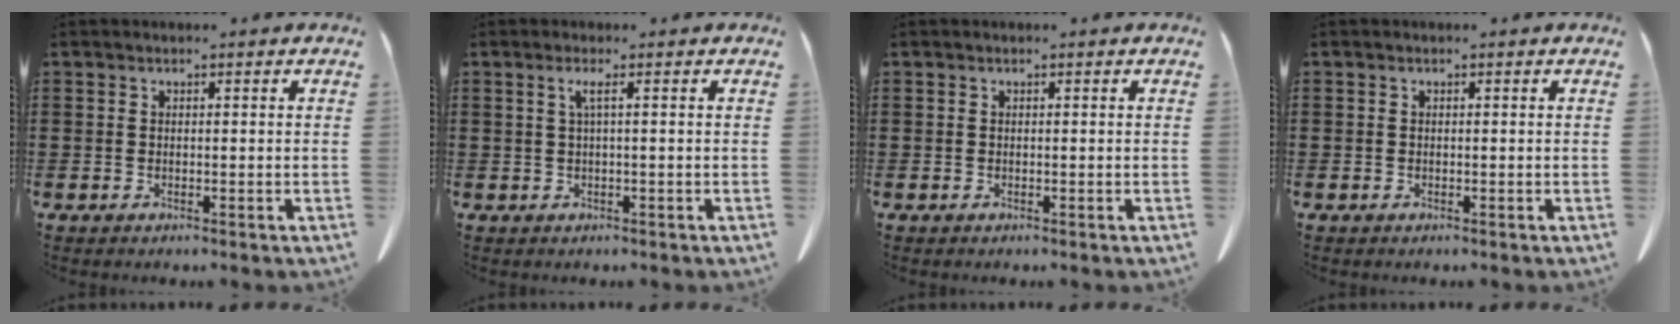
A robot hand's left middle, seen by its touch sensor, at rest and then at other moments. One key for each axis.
{"total": 1.9, "fx": 0.4, "fy": -0.2, "fz": 1.8, "tx": -0.036, "ty": -0.002, "tz": 0.006}
{"total": 0.0}
{"total": 0.0}